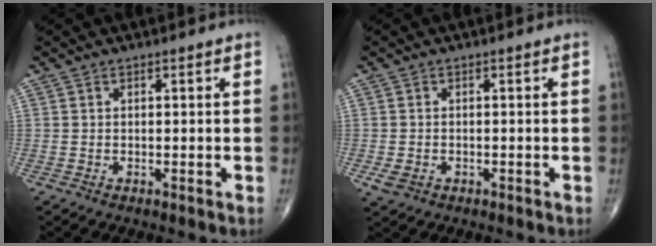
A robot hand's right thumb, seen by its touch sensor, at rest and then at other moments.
{"total": 2.4, "force": [-0.8, 1.8, 1.4], "torque": [-0.028, 0.001, -0.008]}